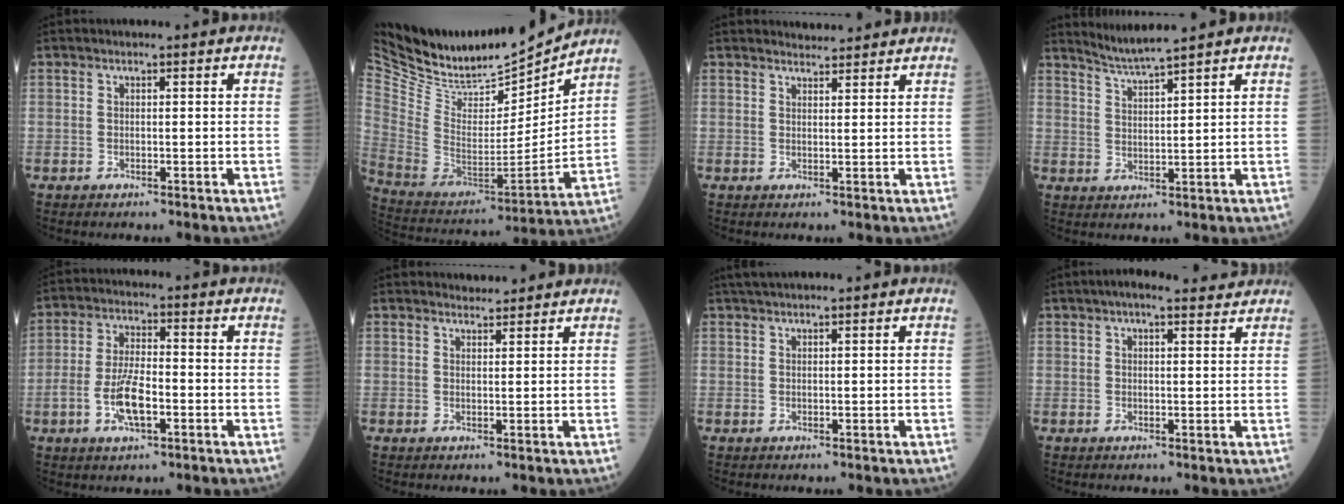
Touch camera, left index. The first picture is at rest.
{"total": 25.6, "force": [23.0, 6.8, 8.8], "torque": [-0.201, -0.033, 0.389]}
{"total": 3.5, "force": [3.5, 0.6, 0.1], "torque": [-0.007, 0.012, 0.044]}
{"total": 4.1, "force": [3.7, -1.4, 0.8], "torque": [-0.024, -0.010, 0.078]}
{"total": 7.3, "force": [-2.6, 2.5, 6.3], "torque": [-0.132, -0.002, -0.050]}
{"total": 2.5, "force": [2.5, 0.5, -0.1], "torque": [-0.005, 0.010, 0.036]}
{"total": 2.1, "force": [1.8, 0.0, 1.0], "torque": [-0.015, 0.018, 0.034]}
{"total": 5.8, "force": [4.9, 1.3, 2.8], "torque": [-0.041, 0.025, 0.062]}